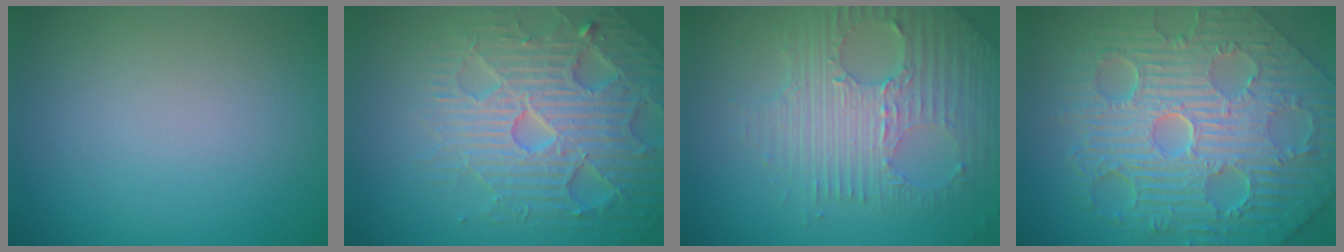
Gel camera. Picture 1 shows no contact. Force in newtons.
{"total": 7.4, "press": 7.2, "slide": 1.4}
{"total": 6.8, "press": 4.6, "slide": 5.0}
{"total": 12.0, "press": 8.0, "slide": 8.9}